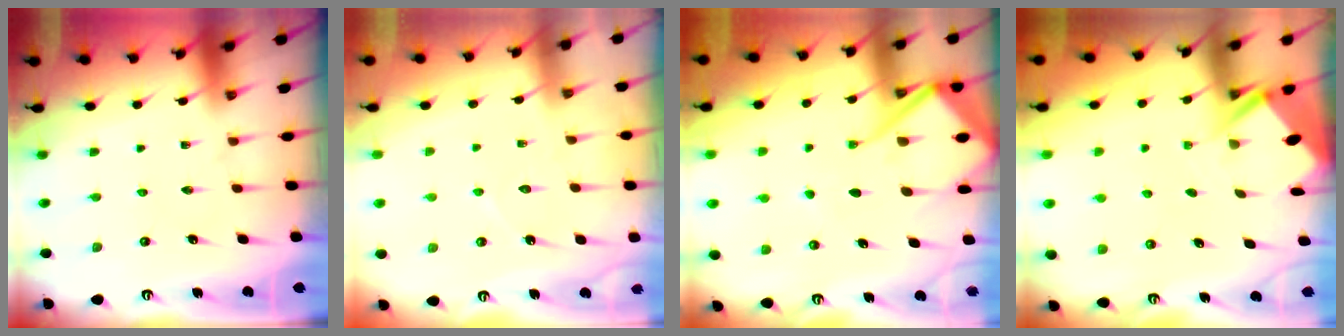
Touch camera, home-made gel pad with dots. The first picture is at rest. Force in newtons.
{"total": 5.0, "press": 5.0, "slide": 0.5}
{"total": 12.5, "press": 12.4, "slide": 1.3}
{"total": 2.8, "press": 2.8, "slide": 0.4}